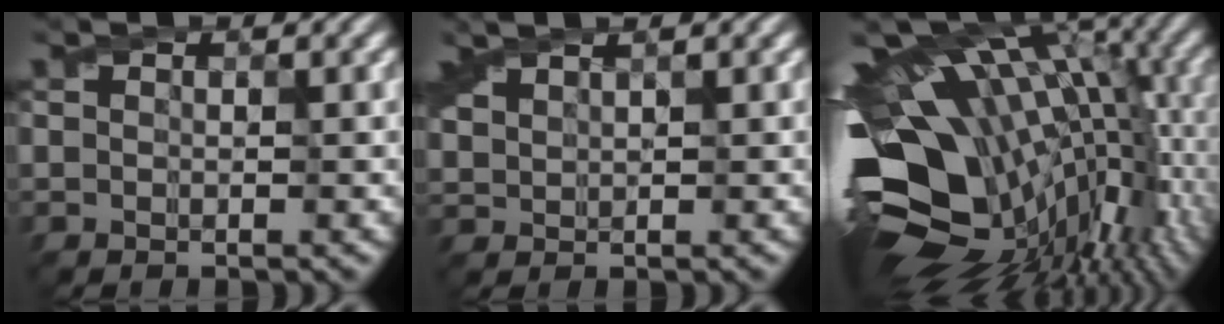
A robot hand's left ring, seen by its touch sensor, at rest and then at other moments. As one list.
[{"total": 1.5, "force": [1.4, 0.2, 0.4], "torque": [-0.021, 0.010, 0.044]}, {"total": 17.7, "force": [-0.7, 10.2, 14.4], "torque": [-0.230, -0.011, 0.015]}]